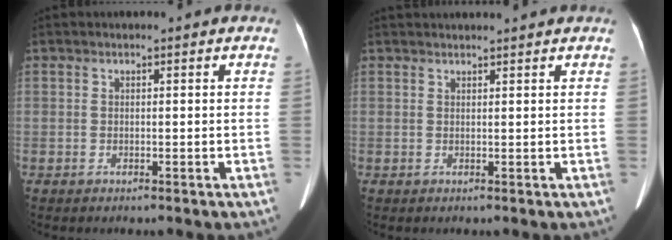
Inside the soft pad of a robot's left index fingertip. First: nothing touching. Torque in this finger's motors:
{"motor_torque": [0.17, -0.82, -0.06, 0.02]}